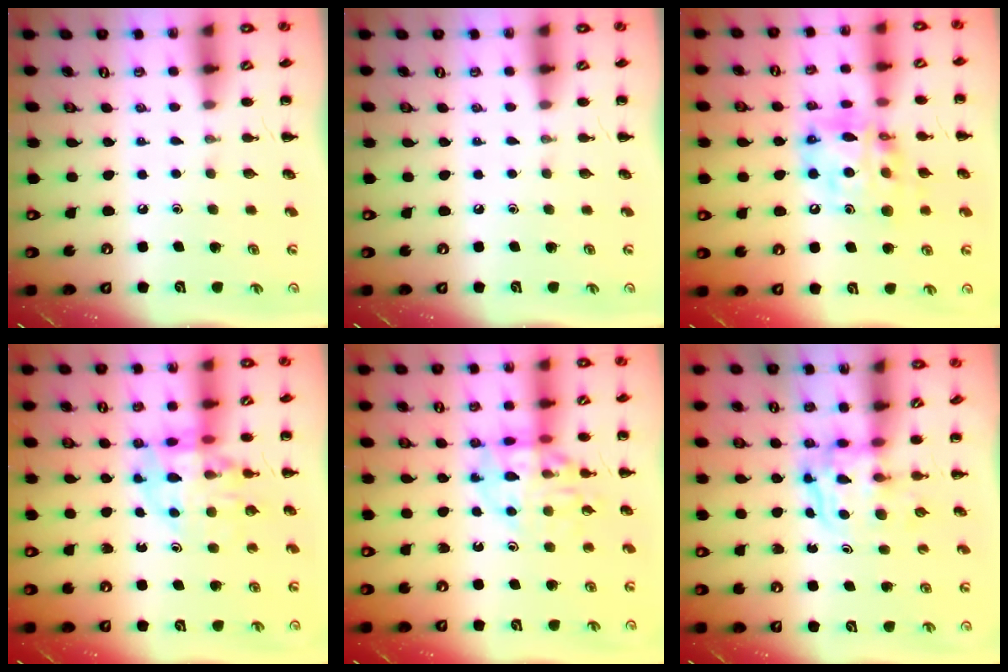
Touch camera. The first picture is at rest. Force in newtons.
{"total": 0.0}
{"total": 14.7, "press": 14.3, "slide": 3.7}
{"total": 12.3, "press": 11.8, "slide": 3.4}
{"total": 13.4, "press": 13.3, "slide": 2.0}
{"total": 3.4, "press": 3.4, "slide": 0.2}